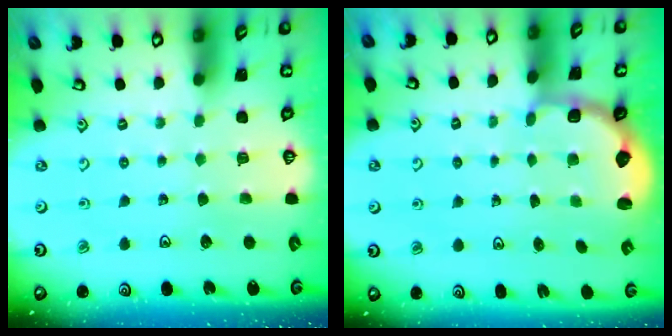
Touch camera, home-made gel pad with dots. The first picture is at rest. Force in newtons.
{"total": 2.8, "press": 2.3, "slide": 1.5}